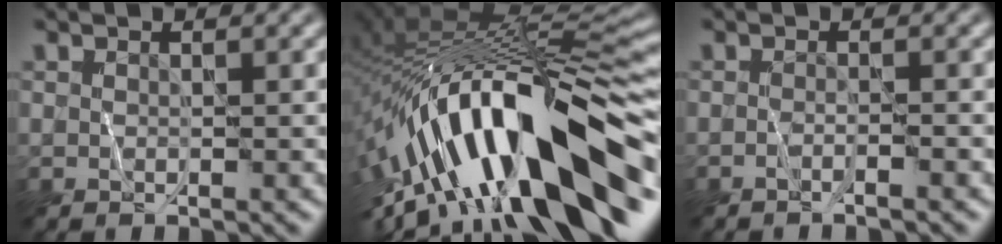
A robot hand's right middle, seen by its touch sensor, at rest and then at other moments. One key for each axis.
{"total": 15.9, "fx": -6.3, "fy": 5.6, "fz": 13.5, "tx": -0.229, "ty": 0.042, "tz": -0.113}
{"total": 0.9, "fx": -0.8, "fy": -0.2, "fz": 0.4, "tx": -0.003, "ty": -0.001, "tz": -0.019}